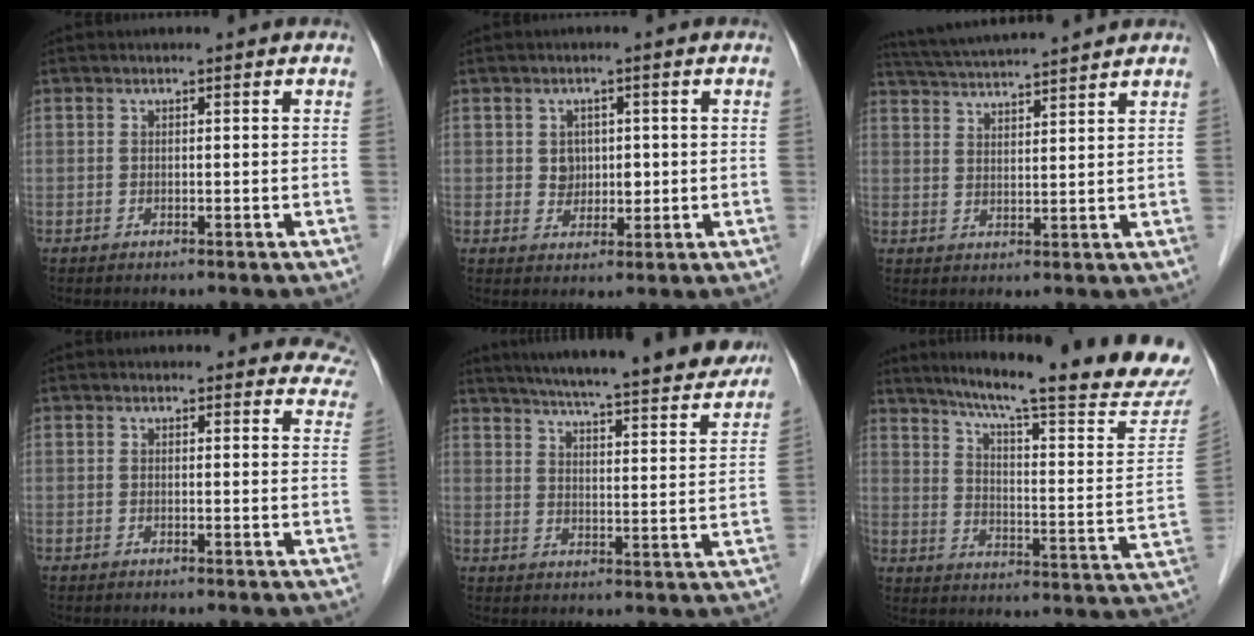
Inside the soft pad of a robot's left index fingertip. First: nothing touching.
{"total": 3.1, "force": [0.3, 2.7, 1.5], "torque": [-0.022, 0.006, 0.009]}
{"total": 11.4, "force": [10.5, -0.7, 4.3], "torque": [-0.085, 0.026, 0.161]}
{"total": 7.1, "force": [6.5, 2.8, 0.6], "torque": [0.039, -0.011, 0.033]}
{"total": 24.5, "force": [21.8, 2.5, 10.8], "torque": [-0.163, -0.022, 0.279]}
{"total": 23.1, "force": [19.9, 0.7, 11.6], "torque": [-0.166, -0.050, 0.256]}